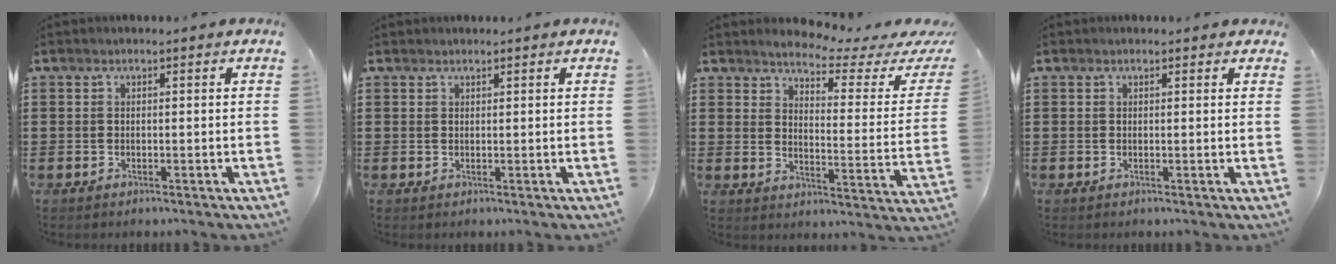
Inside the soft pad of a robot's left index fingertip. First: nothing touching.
{"total": 0.6, "force": [0.5, 0.2, -0.1], "torque": [-0.001, 0.001, 0.011]}
{"total": 3.8, "force": [3.5, 0.2, 1.6], "torque": [-0.045, -0.029, 0.051]}
{"total": 0.6, "force": [0.4, 0.4, 0.1], "torque": [-0.004, 0.004, 0.007]}